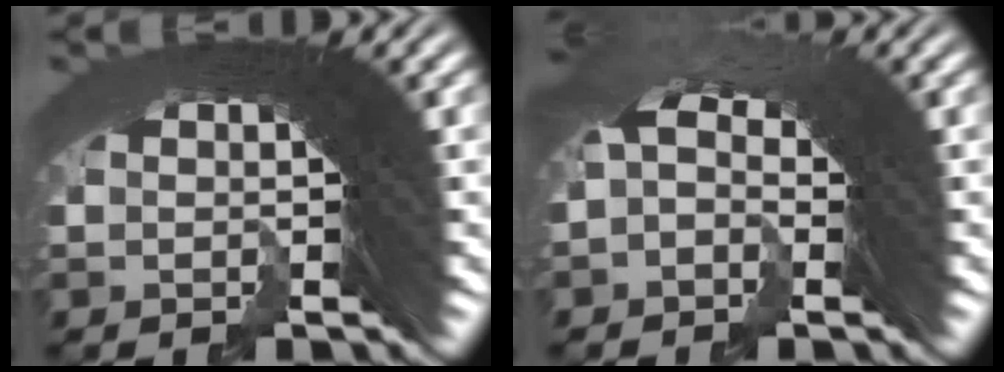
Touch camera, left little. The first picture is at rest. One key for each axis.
{"total": 2.5, "fx": 0.3, "fy": 2.4, "fz": 0.8, "tx": -0.011, "ty": 0.007, "tz": -0.005}